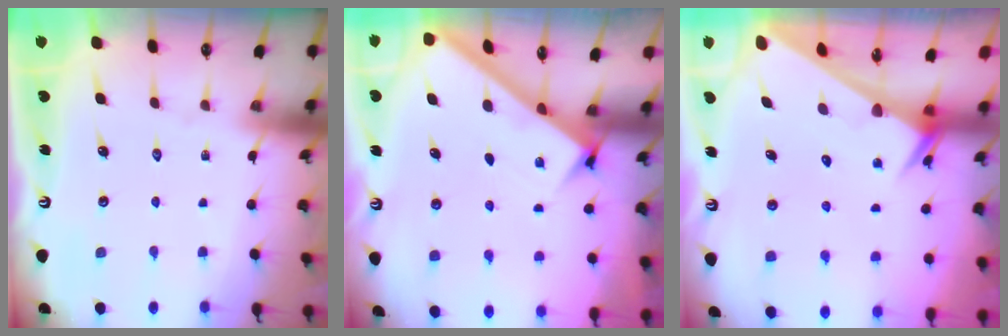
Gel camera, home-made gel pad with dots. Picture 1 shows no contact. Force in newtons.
{"total": 2.8, "press": 2.8, "slide": 0.4}
{"total": 2.5, "press": 2.5, "slide": 0.1}